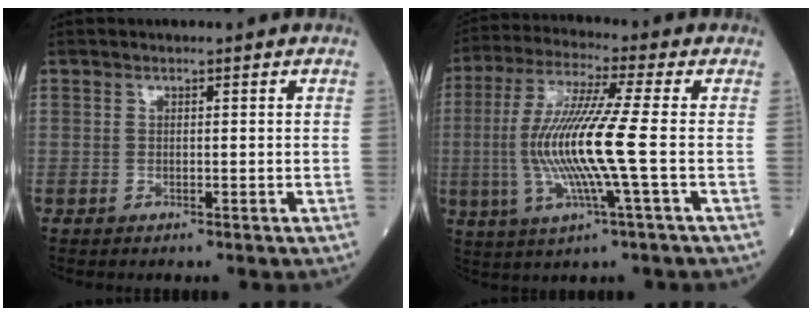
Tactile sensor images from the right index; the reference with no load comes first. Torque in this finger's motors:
{"motor_torque": [2.00, -0.05, 1.05, 0.21]}